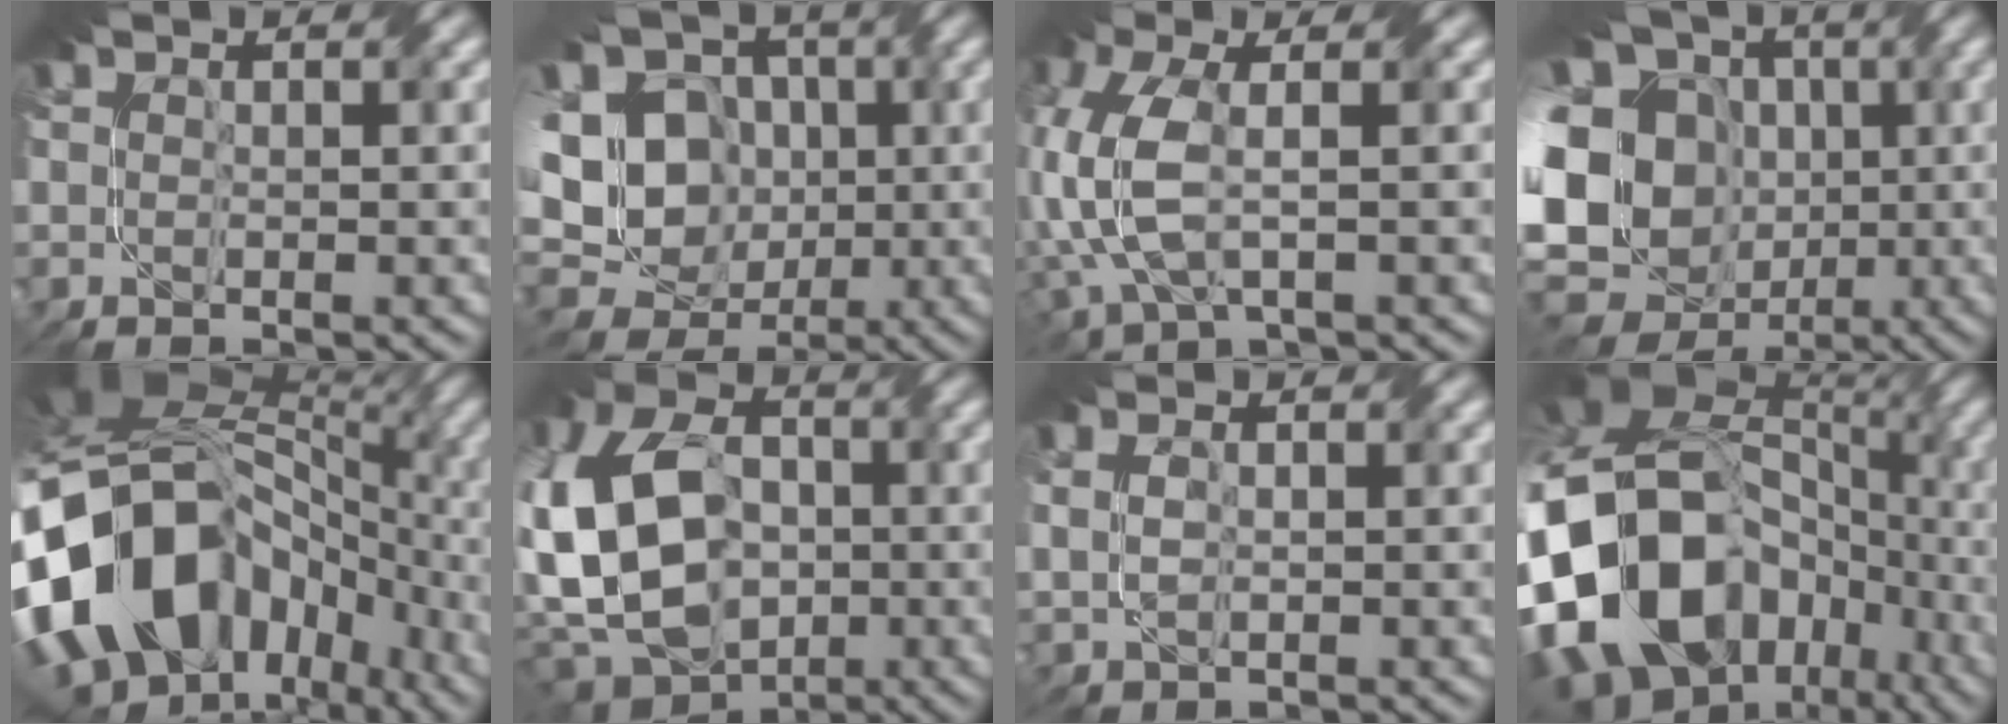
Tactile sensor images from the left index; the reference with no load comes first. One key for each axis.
{"total": 14.6, "fx": -1.0, "fy": 12.6, "fz": 7.3, "tx": -0.153, "ty": 0.020, "tz": -0.034}
{"total": 6.7, "fx": -0.7, "fy": 3.6, "fz": 5.6, "tx": -0.153, "ty": 0.001, "tz": -0.017}
{"total": 20.6, "fx": -3.3, "fy": 16.8, "fz": 11.4, "tx": -0.235, "ty": 0.008, "tz": -0.083}
{"total": 20.9, "fx": -5.3, "fy": 14.9, "fz": 13.7, "tx": -0.268, "ty": -0.006, "tz": -0.083}
{"total": 16.3, "fx": -2.9, "fy": 12.4, "fz": 10.1, "tx": -0.241, "ty": -0.004, "tz": -0.056}
{"total": 1.9, "fx": 0.4, "fy": 1.4, "fz": 1.3, "tx": -0.033, "ty": -0.002, "tz": 0.018}
{"total": 20.0, "fx": -4.8, "fy": 15.9, "fz": 11.3, "tx": -0.243, "ty": -0.009, "tz": -0.079}